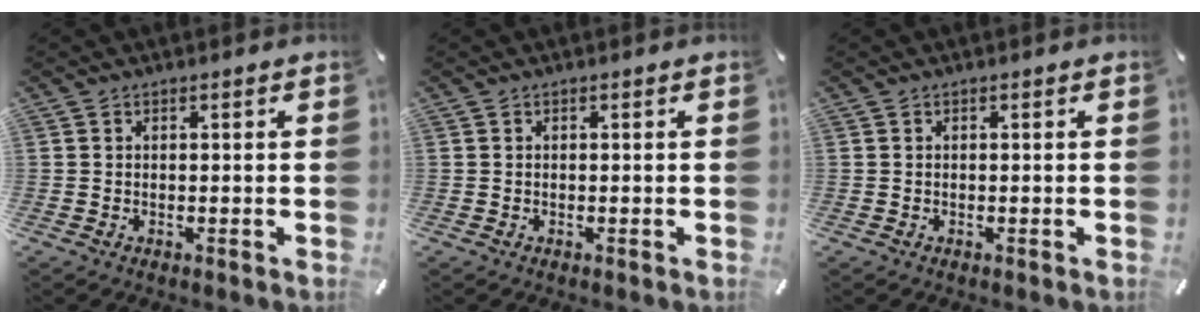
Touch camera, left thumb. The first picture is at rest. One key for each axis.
{"total": 0.0}
{"total": 0.0}